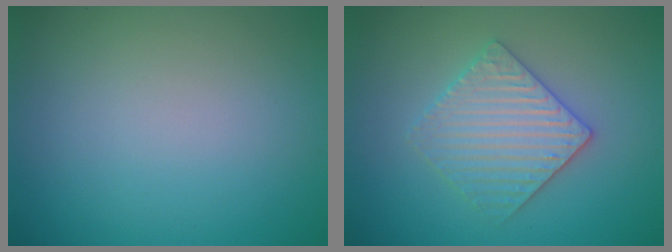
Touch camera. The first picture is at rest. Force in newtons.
{"total": 3.4, "press": 3.4, "slide": 0.7}